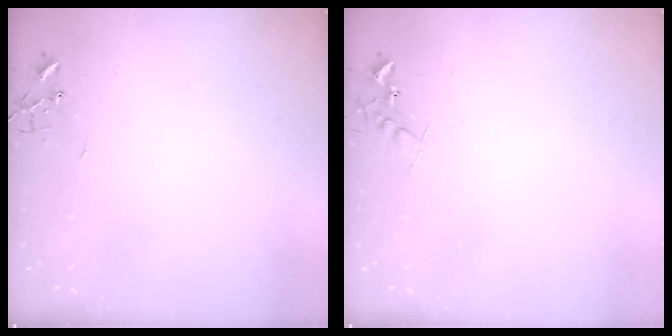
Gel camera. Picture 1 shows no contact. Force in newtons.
{"total": 6.6, "press": 6.5, "slide": 0.7}